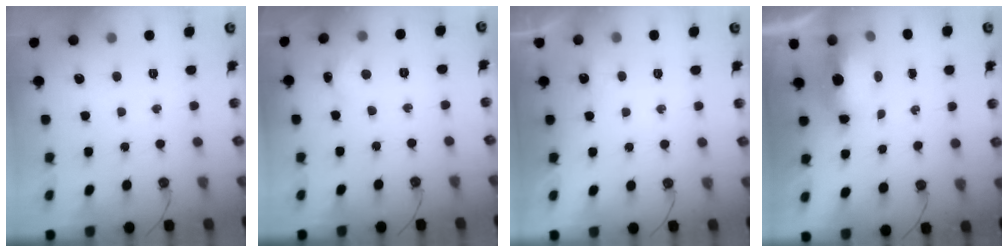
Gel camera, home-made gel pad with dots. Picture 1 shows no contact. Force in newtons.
{"total": 3.4, "press": 3.3, "slide": 0.4}
{"total": 7.5, "press": 1.8, "slide": 7.3}
{"total": 10.6, "press": 8.4, "slide": 6.5}